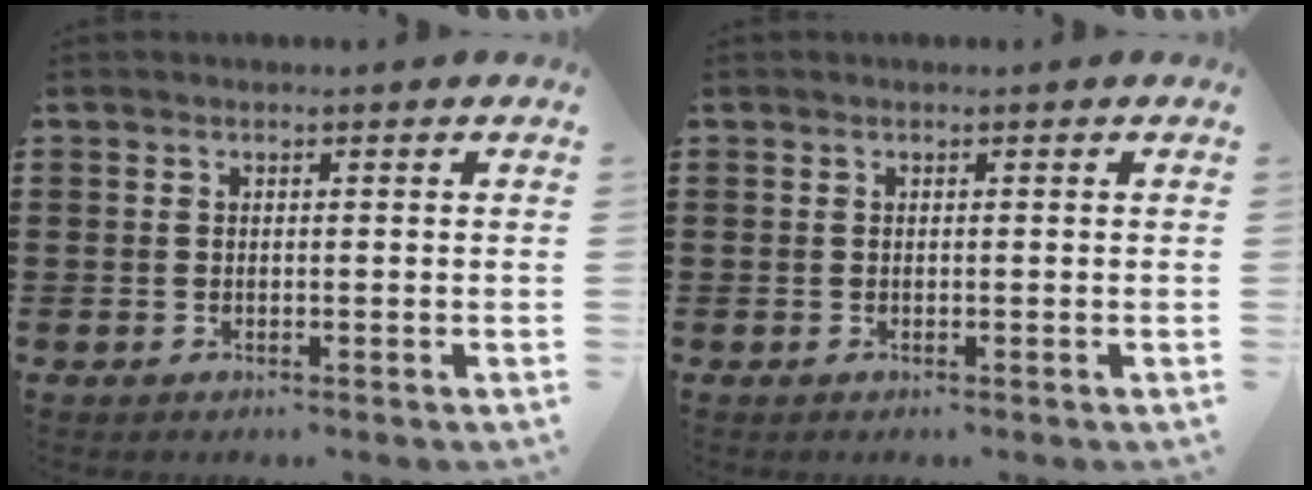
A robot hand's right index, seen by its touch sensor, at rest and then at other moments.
{"total": 0.0}